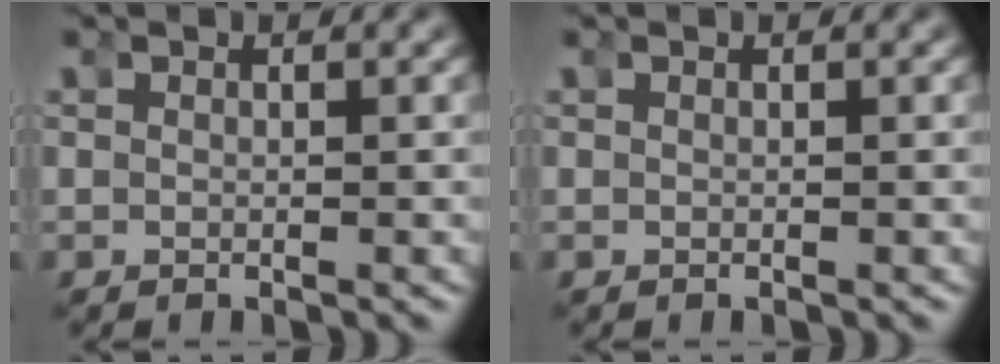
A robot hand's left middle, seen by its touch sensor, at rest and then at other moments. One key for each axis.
{"total": 0.0}